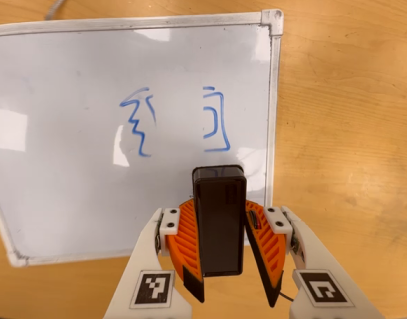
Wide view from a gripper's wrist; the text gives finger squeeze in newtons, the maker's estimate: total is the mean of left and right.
{"total": 5.7, "left": 6.4, "right": 5.1}